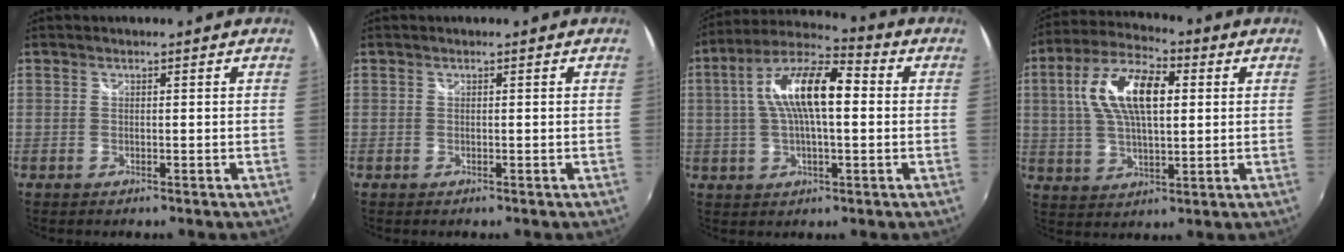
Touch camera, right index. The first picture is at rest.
{"total": 0.0}
{"total": 14.5, "force": [1.8, 5.1, 13.4], "torque": [-0.248, 0.024, 0.022]}
{"total": 14.4, "force": [3.2, 6.4, 12.5], "torque": [-0.239, 0.023, 0.054]}